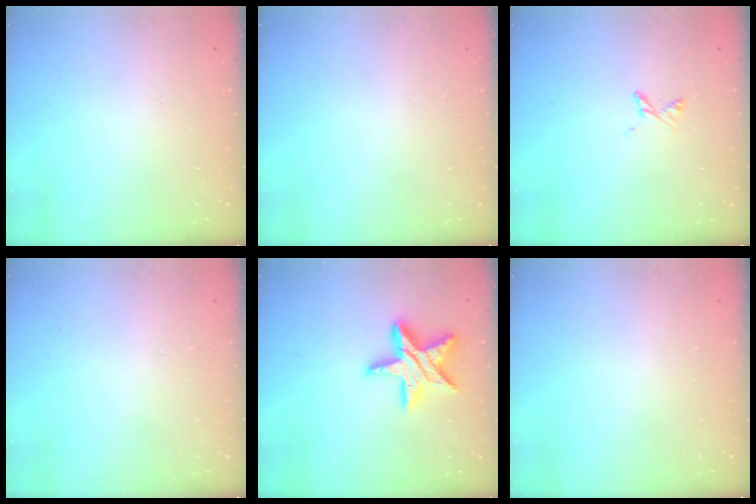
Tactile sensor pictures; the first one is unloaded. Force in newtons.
{"total": 0.0}
{"total": 4.7, "press": 4.6, "slide": 0.6}
{"total": 0.0}
{"total": 15.6, "press": 15.5, "slide": 1.3}
{"total": 0.0}